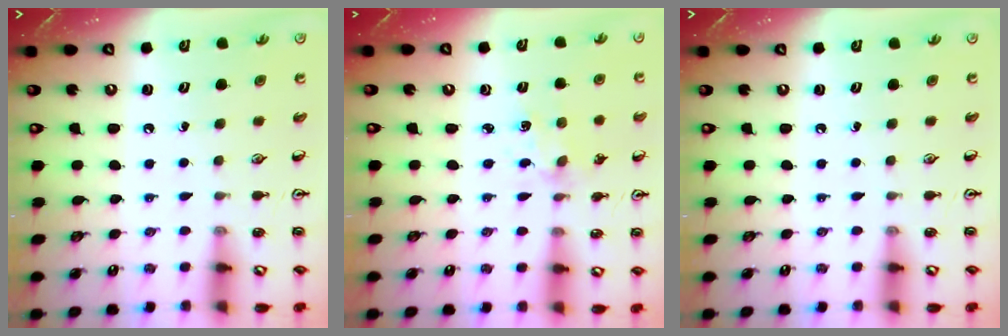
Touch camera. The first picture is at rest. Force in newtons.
{"total": 1.8, "press": 1.8, "slide": 0.4}
{"total": 0.0}